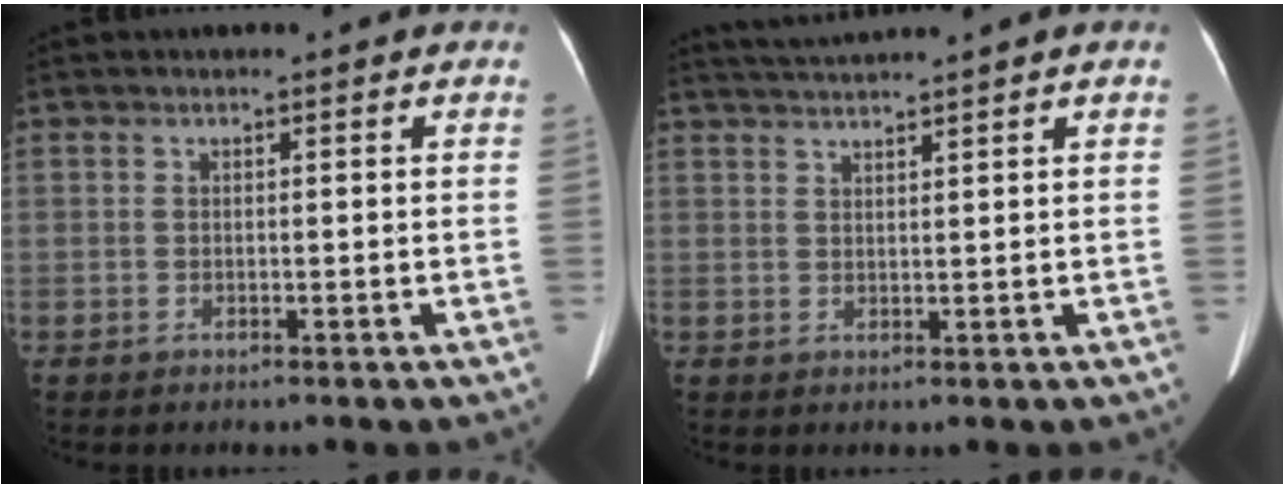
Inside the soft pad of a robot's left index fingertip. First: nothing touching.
{"total": 4.1, "force": [3.6, -1.4, 1.5], "torque": [-0.029, 0.014, 0.069]}